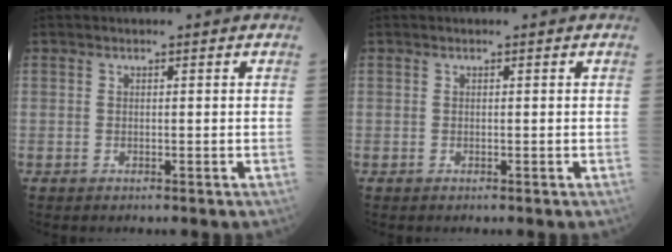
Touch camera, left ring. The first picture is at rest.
{"total": 0.0}